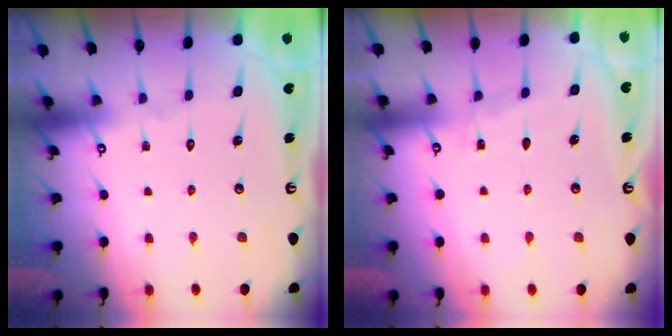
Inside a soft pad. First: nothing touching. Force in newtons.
{"total": 2.8, "press": 2.7, "slide": 0.4}